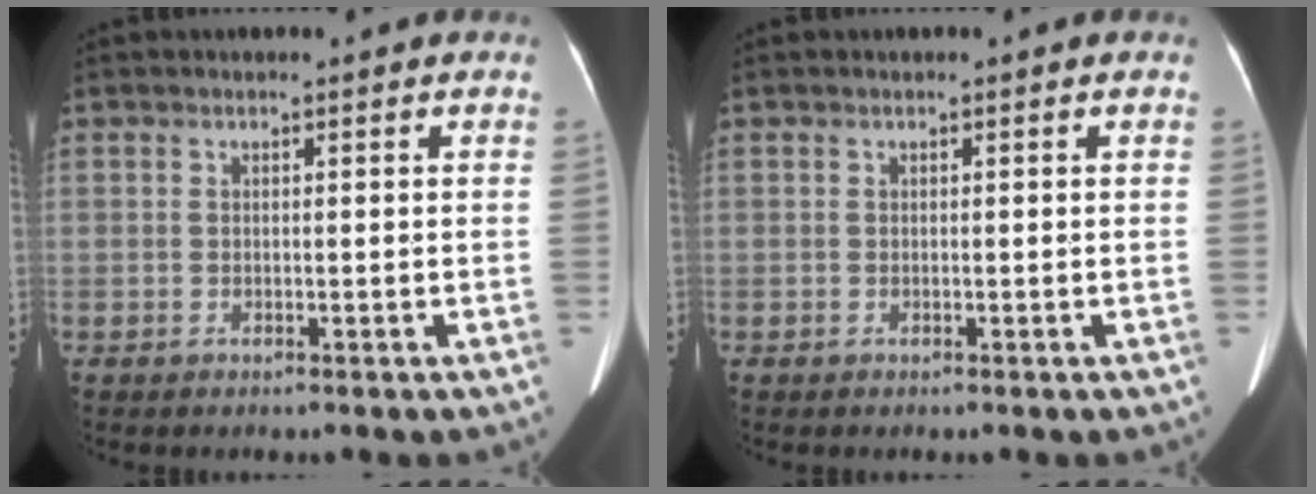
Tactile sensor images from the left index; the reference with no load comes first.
{"total": 0.0}